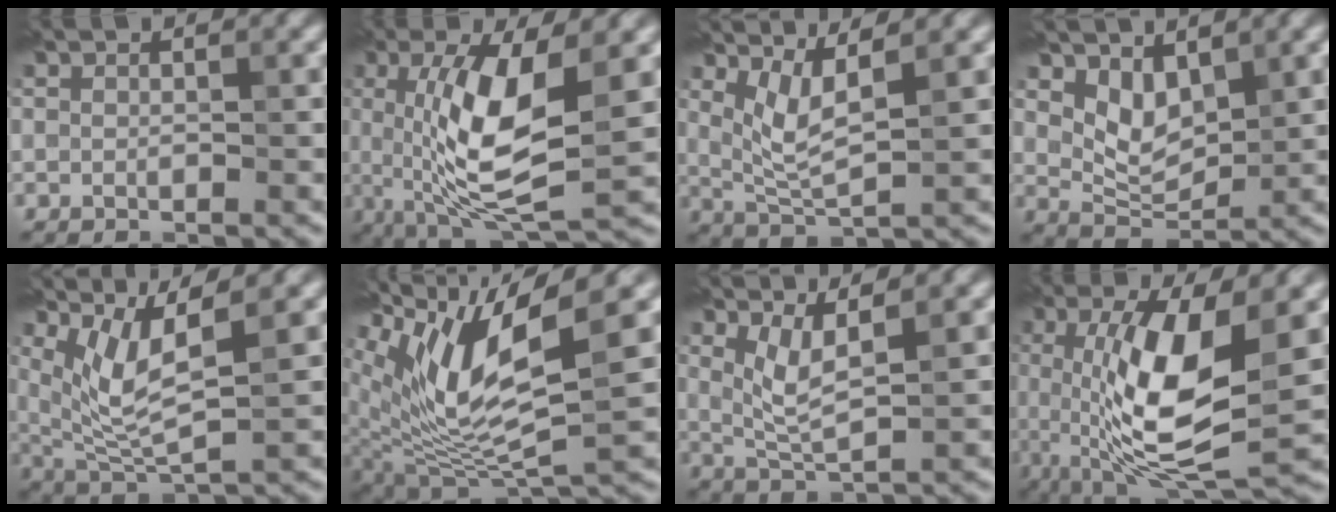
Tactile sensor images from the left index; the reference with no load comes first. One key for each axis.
{"total": 8.8, "fx": 0.8, "fy": 2.5, "fz": 8.4, "tx": -0.156, "ty": -0.011, "tz": 0.020}
{"total": 3.5, "fx": 1.7, "fy": 0.7, "fz": 3.0, "tx": -0.070, "ty": -0.007, "tz": 0.040}
{"total": 3.5, "fx": 1.9, "fy": 1.9, "fz": 2.2, "tx": -0.045, "ty": -0.007, "tz": 0.038}
{"total": 5.5, "fx": 2.6, "fy": 1.4, "fz": 4.6, "tx": -0.108, "ty": -0.008, "tz": 0.059}
{"total": 10.3, "fx": 4.0, "fy": 3.0, "fz": 9.0, "tx": -0.182, "ty": -0.006, "tz": 0.081}
{"total": 3.2, "fx": 1.5, "fy": 0.5, "fz": 2.7, "tx": -0.062, "ty": -0.007, "tz": 0.036}
{"total": 9.7, "fx": 0.7, "fy": 2.7, "fz": 9.3, "tx": -0.165, "ty": -0.009, "tz": 0.019}